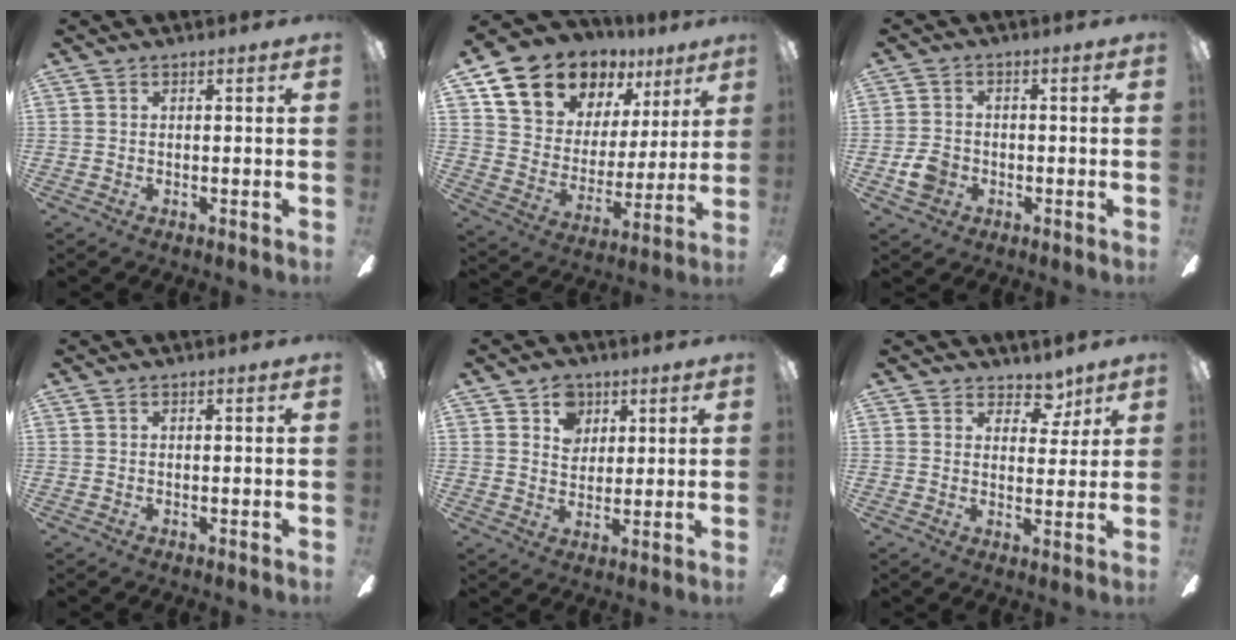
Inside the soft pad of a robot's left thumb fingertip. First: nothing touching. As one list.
[{"total": 13.9, "force": [10.8, 8.2, 2.8], "torque": [-0.072, -0.082, 0.203]}, {"total": 5.0, "force": [-1.6, 4.2, 2.2], "torque": [-0.032, 0.003, -0.031]}, {"total": 0.0}, {"total": 6.8, "force": [3.7, 5.4, 2.0], "torque": [-0.029, -0.001, 0.065]}, {"total": 6.0, "force": [4.4, 3.7, 1.6], "torque": [-0.008, -0.027, 0.077]}]